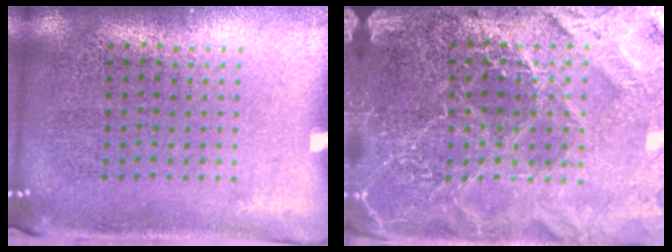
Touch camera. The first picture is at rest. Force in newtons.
{"total": 4.6, "press": 4.3, "slide": 1.8}